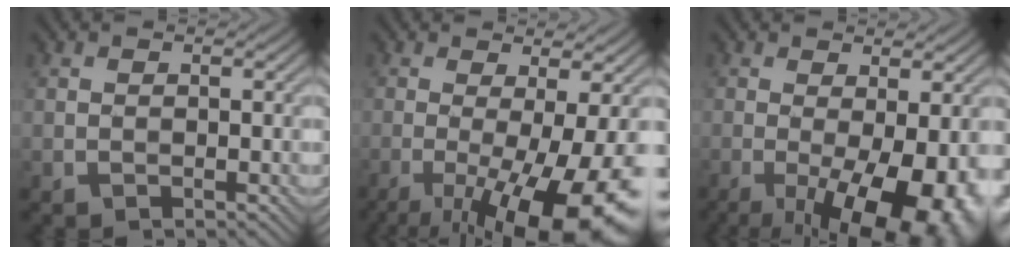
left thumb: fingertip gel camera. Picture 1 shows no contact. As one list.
[{"total": 14.4, "force": [-5.3, 3.7, 12.9], "torque": [-0.187, -0.008, -0.072]}, {"total": 14.1, "force": [-5.0, 4.5, 12.4], "torque": [-0.177, -0.010, -0.064]}]